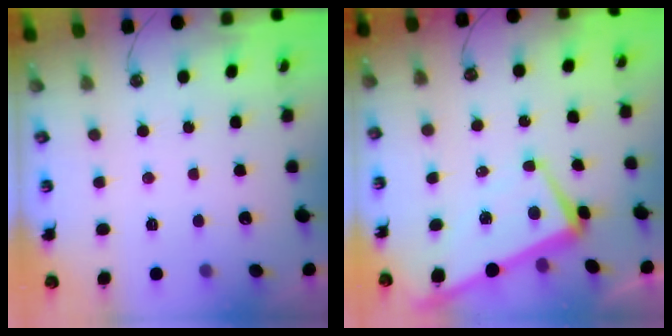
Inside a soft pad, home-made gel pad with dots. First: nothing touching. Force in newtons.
{"total": 0.9, "press": 0.5, "slide": 0.7}